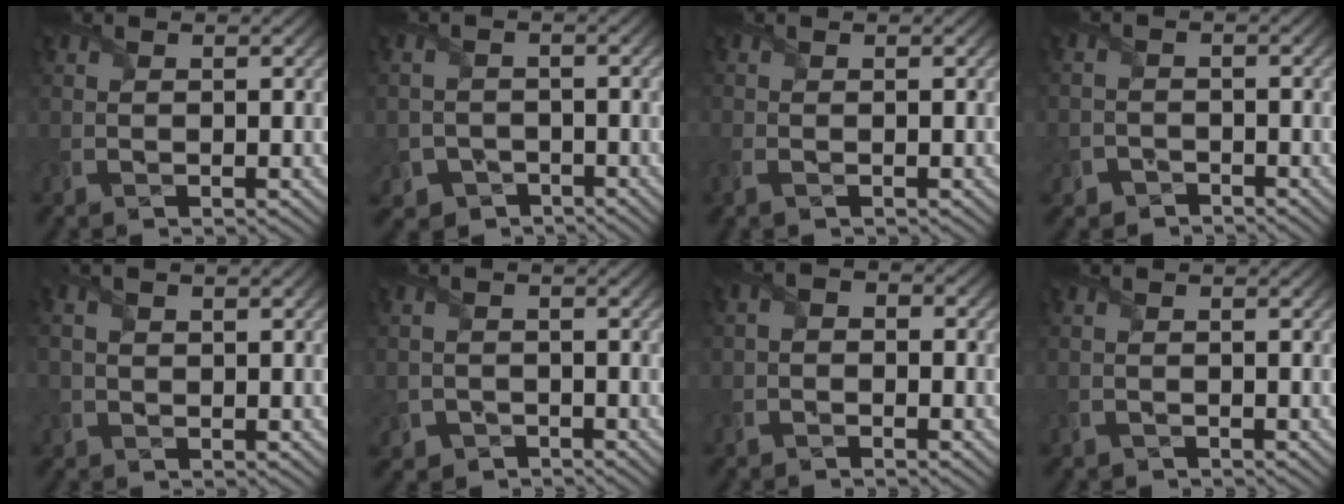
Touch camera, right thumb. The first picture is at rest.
{"total": 5.9, "force": [-3.6, 4.5, 1.3], "torque": [-0.036, -0.022, -0.070]}
{"total": 1.2, "force": [-0.6, 0.6, 0.8], "torque": [-0.021, -0.002, -0.013]}
{"total": 3.2, "force": [-2.6, 1.8, 0.3], "torque": [-0.003, 0.000, -0.056]}
{"total": 2.4, "force": [0.1, 1.4, 2.0], "torque": [-0.046, 0.002, 0.003]}
{"total": 3.4, "force": [-2.4, 2.4, 0.5], "torque": [-0.012, -0.005, -0.051]}
{"total": 2.1, "force": [-1.2, 1.3, 1.0], "torque": [-0.017, 0.005, -0.029]}
{"total": 1.0, "force": [-1.0, 0.4, 0.0], "torque": [0.003, -0.004, -0.022]}